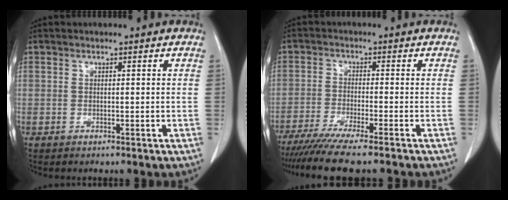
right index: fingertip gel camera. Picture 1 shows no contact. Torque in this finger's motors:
{"motor_torque": [1.09, -1.05, 0.52, 0.14]}